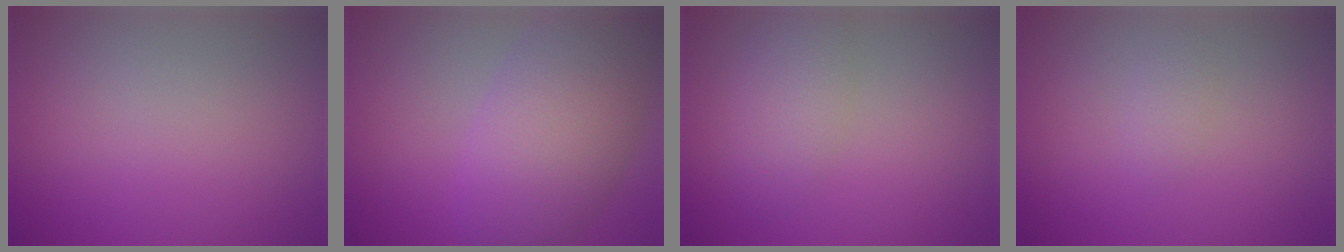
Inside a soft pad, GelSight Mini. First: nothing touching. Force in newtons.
{"total": 8.4, "press": 8.4, "slide": 0.2}
{"total": 3.0, "press": 3.0, "slide": 0.0}
{"total": 1.0, "press": 1.0, "slide": 0.1}